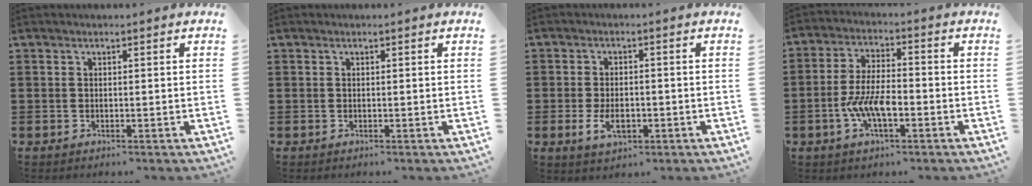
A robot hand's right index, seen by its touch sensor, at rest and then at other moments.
{"total": 0.0}
{"total": 4.2, "force": [-1.1, 2.4, 3.3], "torque": [-0.071, -0.001, -0.023]}
{"total": 7.5, "force": [-2.7, 2.9, 6.3], "torque": [-0.147, -0.007, -0.058]}